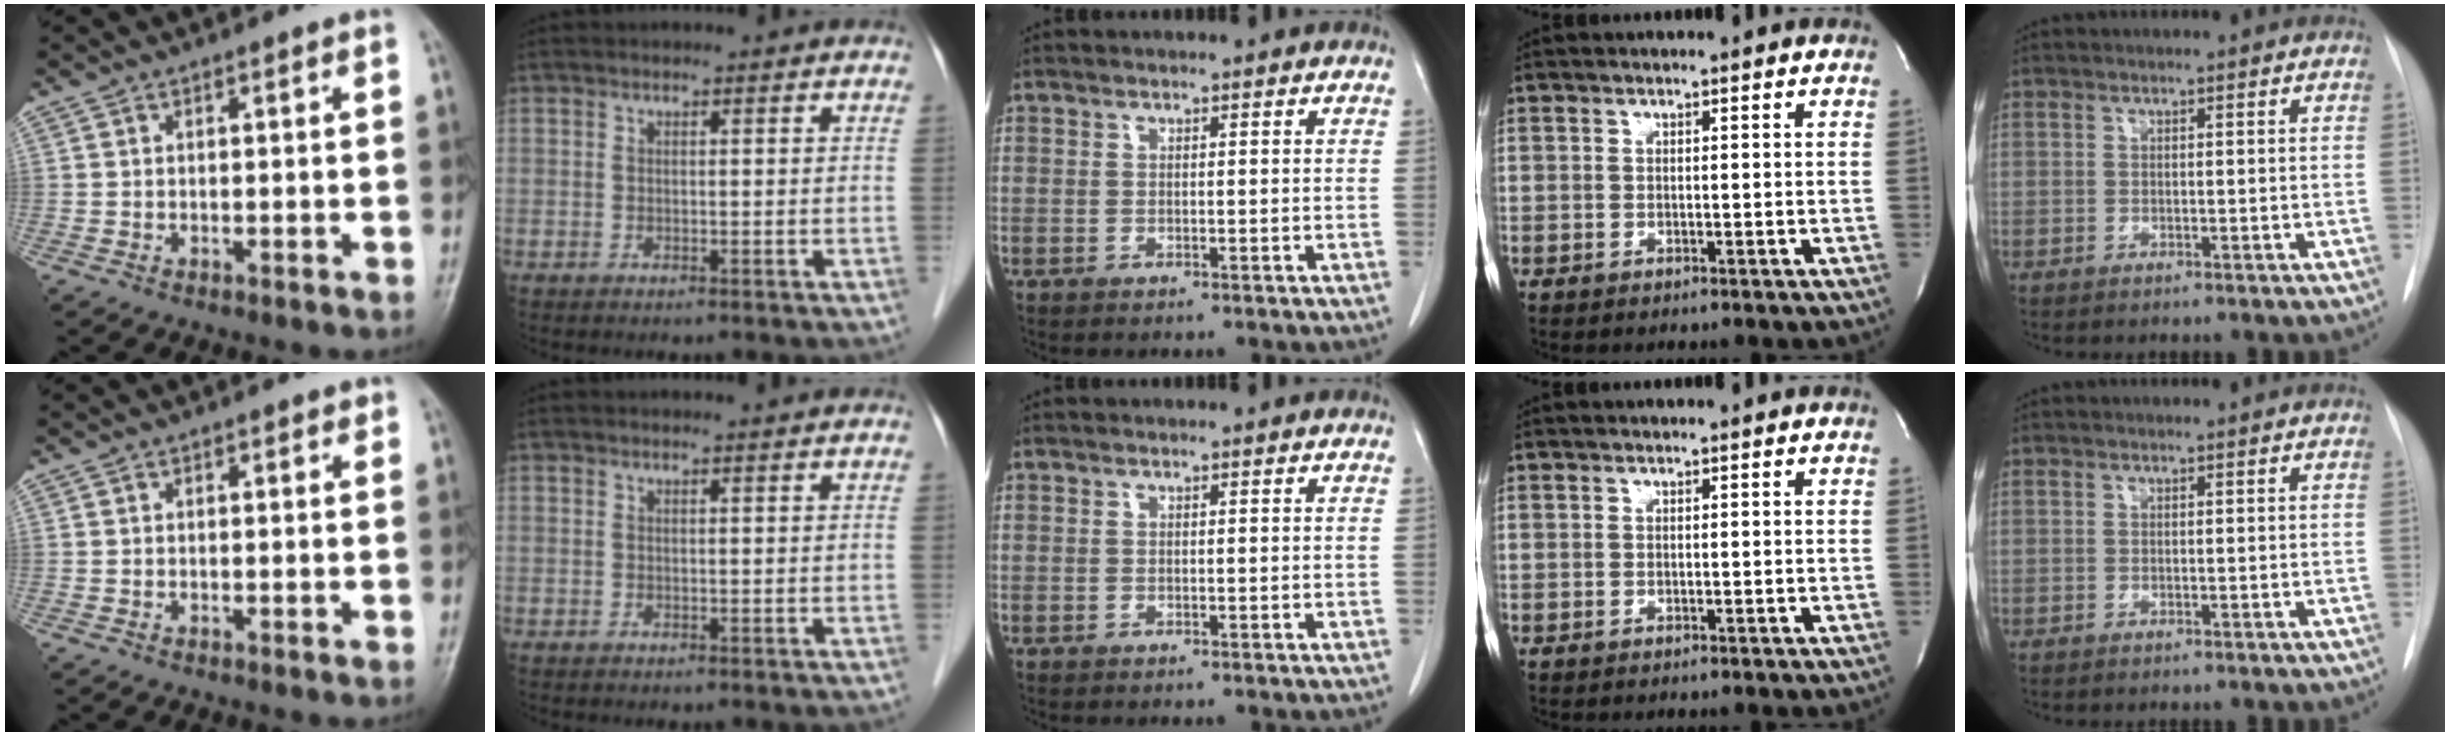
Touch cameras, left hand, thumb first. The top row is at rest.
{"thumb": {"total": 0.7, "force": [0.4, 0.5, 0.4], "torque": [0.002, -0.001, 0.001]}, "index": {"total": 1.0, "force": [1.0, 0.0, 0.3], "torque": [-0.013, 0.007, 0.013]}}